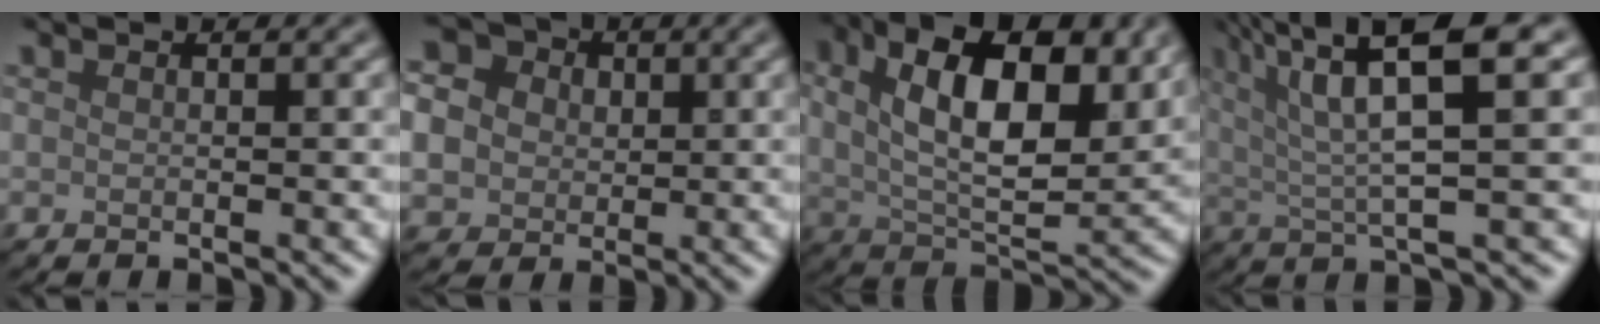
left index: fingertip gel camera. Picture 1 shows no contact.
{"total": 8.7, "force": [1.4, 7.7, 3.8], "torque": [-0.090, 0.023, 0.016]}
{"total": 11.6, "force": [3.4, 5.7, 9.5], "torque": [-0.145, 0.006, 0.052]}
{"total": 9.0, "force": [3.9, 1.9, 7.8], "torque": [-0.129, 0.022, 0.066]}